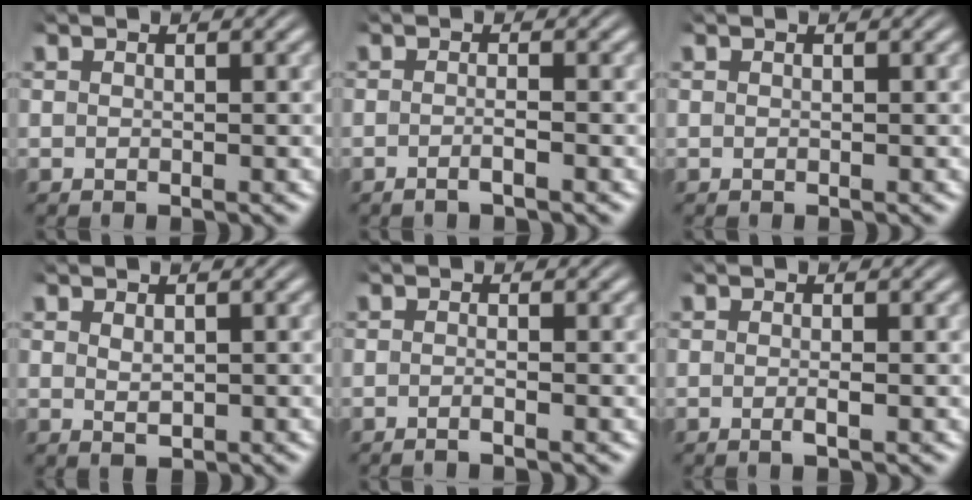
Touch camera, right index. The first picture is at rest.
{"total": 1.3, "force": [-1.1, -0.1, 0.8], "torque": [-0.018, -0.001, -0.021]}
{"total": 0.0}
{"total": 1.1, "force": [0.0, 0.3, 1.1], "torque": [-0.016, -0.012, 0.012]}
{"total": 1.3, "force": [-1.1, -0.1, 0.6], "torque": [-0.016, -0.001, -0.022]}
{"total": 0.8, "force": [-0.4, 0.1, 0.7], "torque": [-0.011, 0.002, -0.011]}